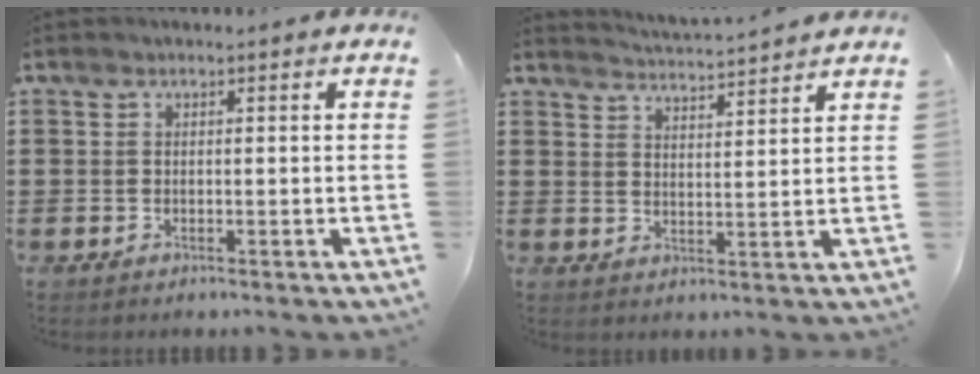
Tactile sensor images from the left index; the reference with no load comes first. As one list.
[{"total": 3.4, "force": [3.3, -0.9, 0.0], "torque": [-0.013, -0.025, 0.055]}]